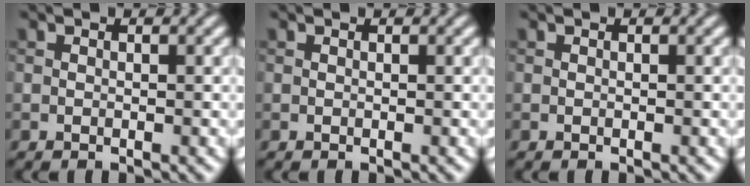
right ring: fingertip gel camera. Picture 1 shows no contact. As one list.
[{"total": 0.0}, {"total": 0.0}]